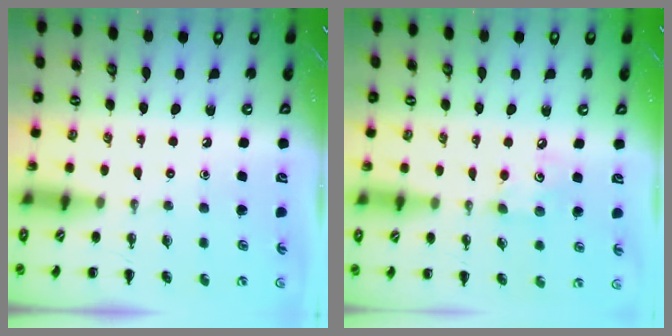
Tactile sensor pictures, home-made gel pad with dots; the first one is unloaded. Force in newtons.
{"total": 4.8, "press": 4.7, "slide": 0.9}